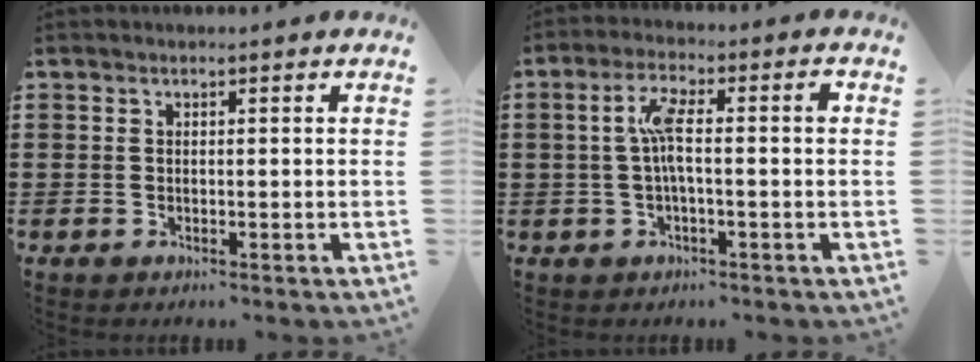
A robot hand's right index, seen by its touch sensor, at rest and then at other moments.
{"total": 6.1, "force": [0.1, 1.1, 6.0], "torque": [-0.118, 0.005, -0.007]}